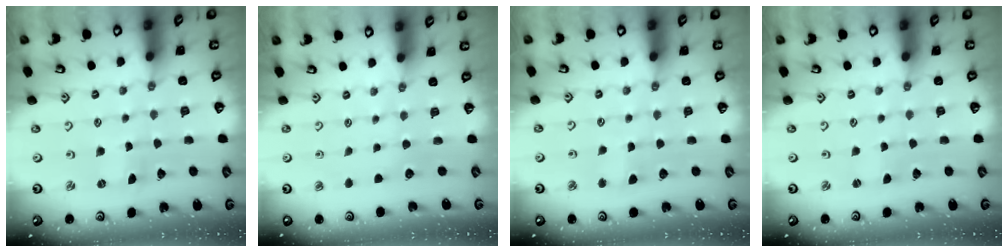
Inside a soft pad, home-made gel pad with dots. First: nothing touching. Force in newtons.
{"total": 0.0}
{"total": 3.5, "press": 3.4, "slide": 0.4}
{"total": 0.0}